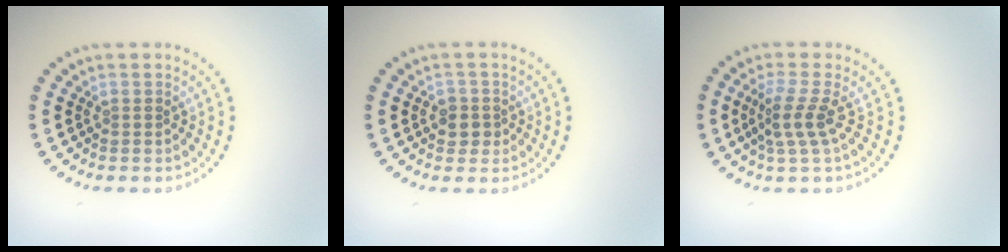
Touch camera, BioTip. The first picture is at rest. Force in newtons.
{"total": 1.7, "press": 1.6, "slide": 0.6}
{"total": 2.6, "press": 1.9, "slide": 1.7}